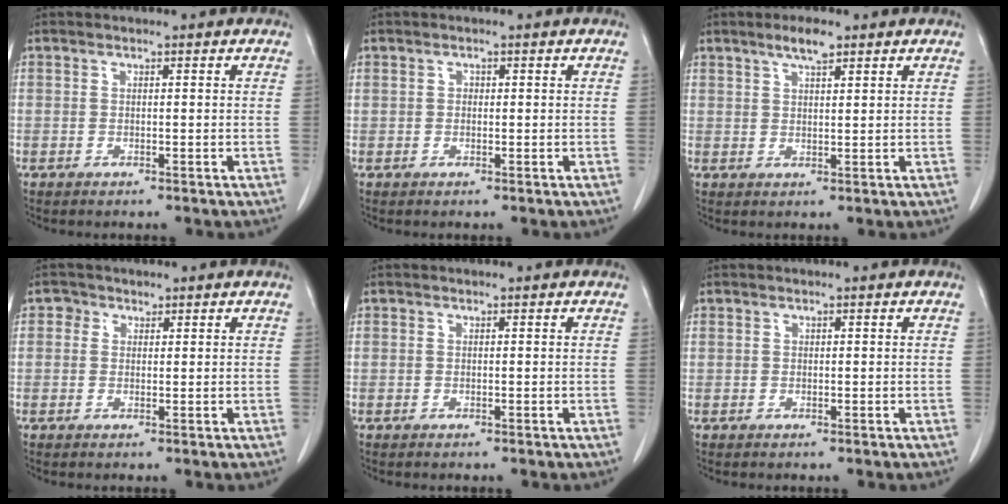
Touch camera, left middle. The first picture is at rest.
{"total": 0.7, "force": [0.1, 0.6, 0.2], "torque": [0.000, 0.008, 0.001]}
{"total": 3.6, "force": [2.5, 0.7, 2.4], "torque": [-0.046, 0.003, 0.045]}
{"total": 1.7, "force": [0.9, 1.4, 0.2], "torque": [0.006, 0.000, 0.008]}
{"total": 0.0}
{"total": 0.0}